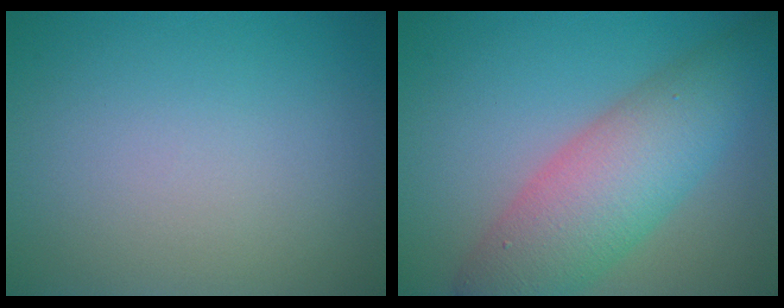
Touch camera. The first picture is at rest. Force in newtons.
{"total": 8.0, "press": 8.0, "slide": 0.2}